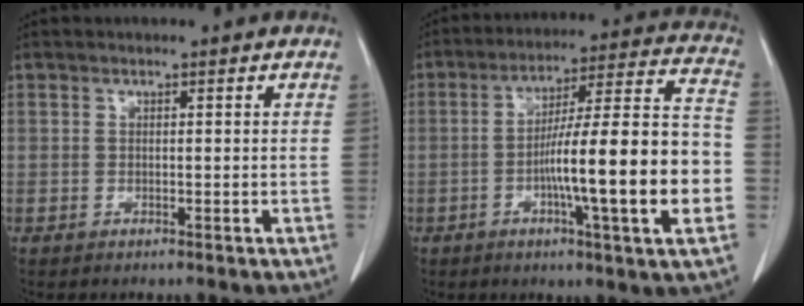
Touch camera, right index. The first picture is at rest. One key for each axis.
{"total": 19.2, "fx": -4.4, "fy": 0.7, "fz": 18.7, "tx": -0.269, "ty": 0.014, "tz": -0.066}